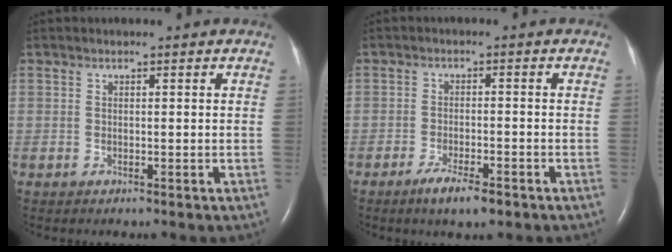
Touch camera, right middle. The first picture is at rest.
{"total": 4.7, "force": [-3.1, 0.9, 3.4], "torque": [-0.065, -0.006, -0.050]}